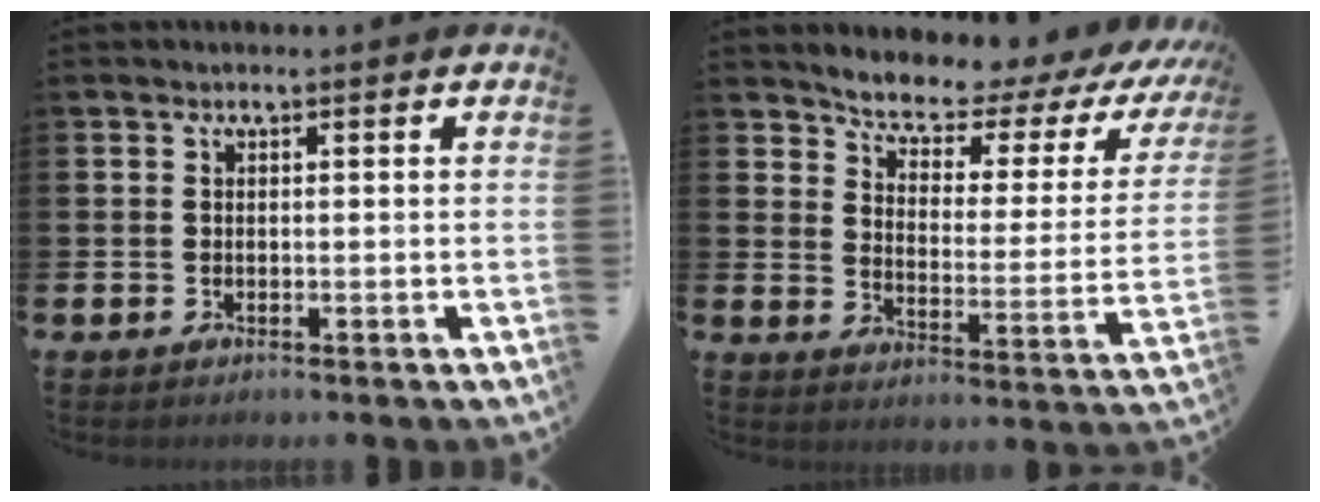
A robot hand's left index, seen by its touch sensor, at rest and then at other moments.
{"total": 5.7, "force": [5.3, 1.5, 1.7], "torque": [-0.054, -0.049, 0.081]}